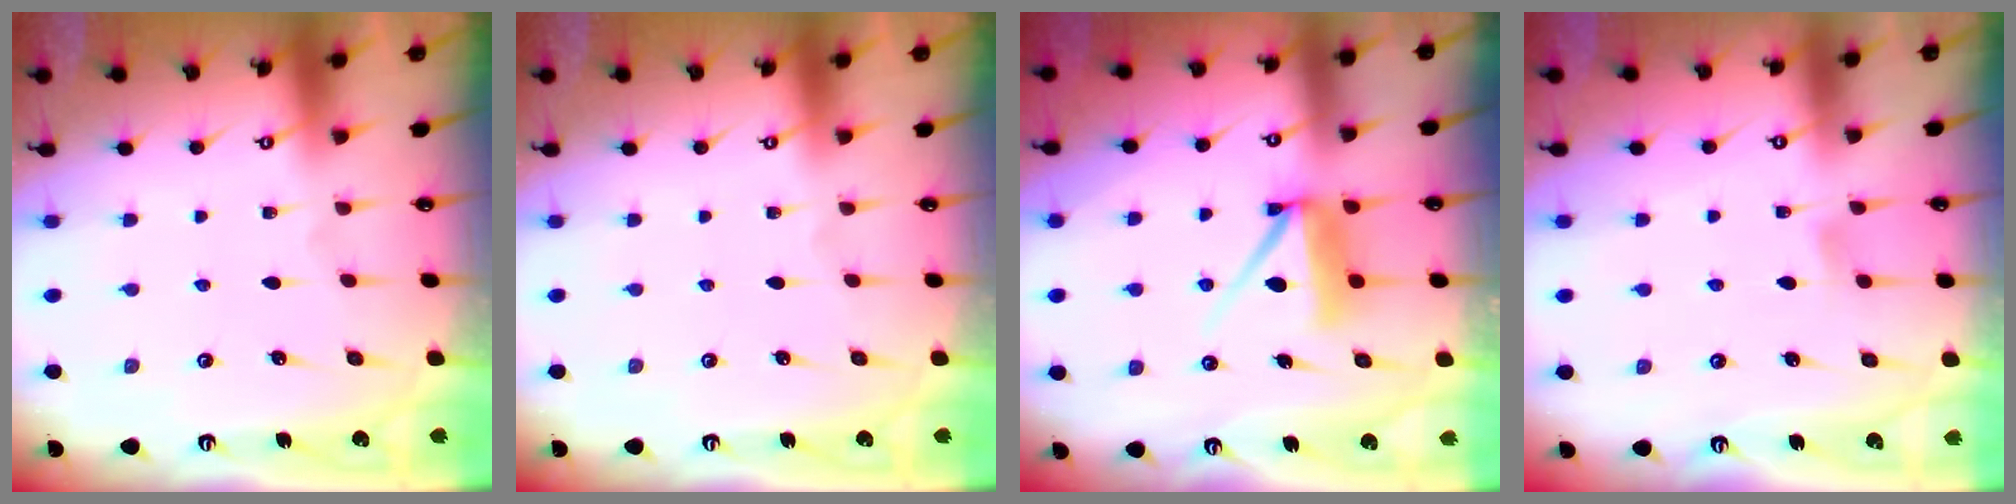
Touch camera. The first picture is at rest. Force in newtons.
{"total": 0.0}
{"total": 8.7, "press": 8.6, "slide": 0.5}
{"total": 5.2, "press": 5.2, "slide": 0.7}